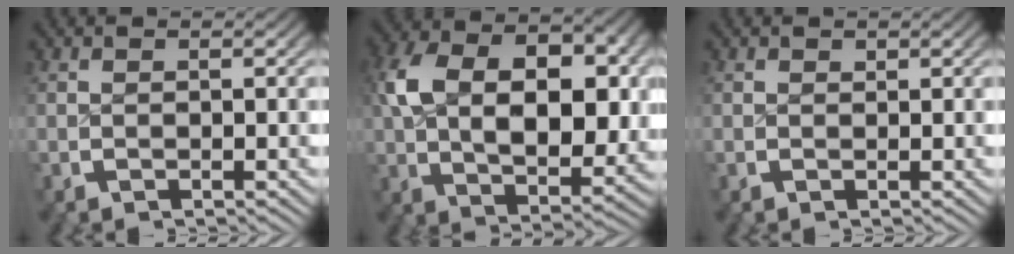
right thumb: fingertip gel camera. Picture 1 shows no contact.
{"total": 11.5, "force": [1.2, 7.2, 8.9], "torque": [-0.177, -0.036, 0.032]}
{"total": 0.5, "force": [0.5, 0.1, -0.1], "torque": [0.007, -0.005, 0.010]}